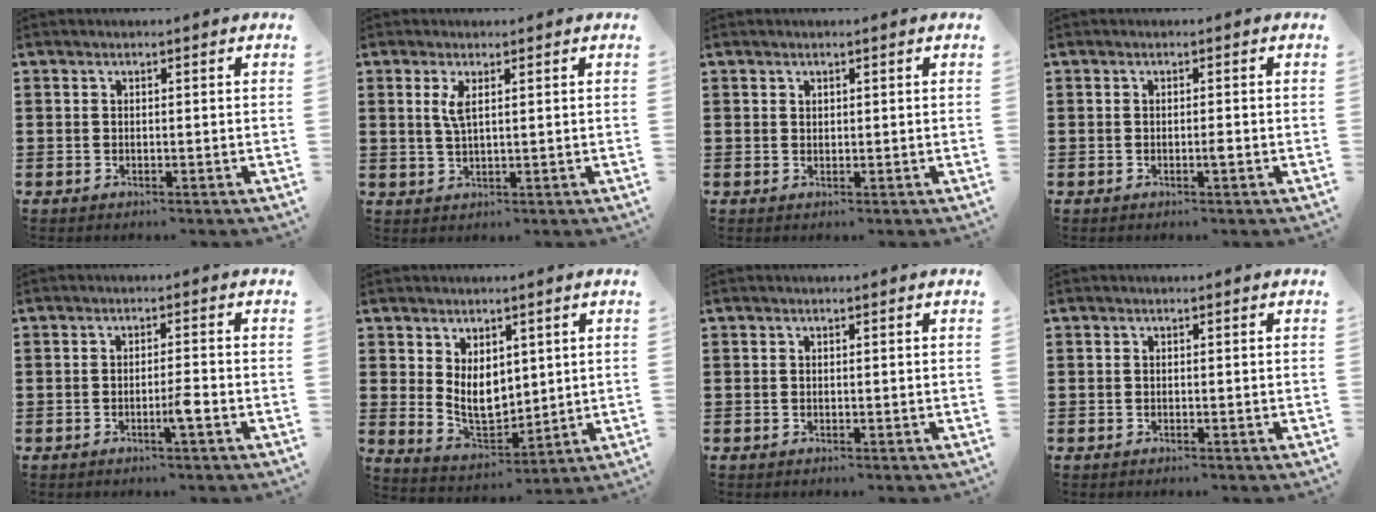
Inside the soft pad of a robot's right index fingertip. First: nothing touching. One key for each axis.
{"total": 2.7, "fx": 1.0, "fy": 0.7, "fz": 2.4, "tx": -0.051, "ty": 0.003, "tz": 0.016}
{"total": 0.7, "fx": 0.5, "fy": 0.5, "fz": 0.1, "tx": -0.003, "ty": 0.001, "tz": 0.011}
{"total": 1.0, "fx": -0.4, "fy": 0.0, "fz": 0.9, "tx": -0.015, "ty": -0.003, "tz": -0.007}
{"total": 3.1, "fx": -1.4, "fy": 0.0, "fz": 2.8, "tx": -0.047, "ty": -0.002, "tz": -0.026}
{"total": 6.5, "fx": 2.2, "fy": 4.5, "fz": 4.2, "tx": -0.083, "ty": -0.005, "tz": 0.040}
{"total": 0.0}
{"total": 0.0}